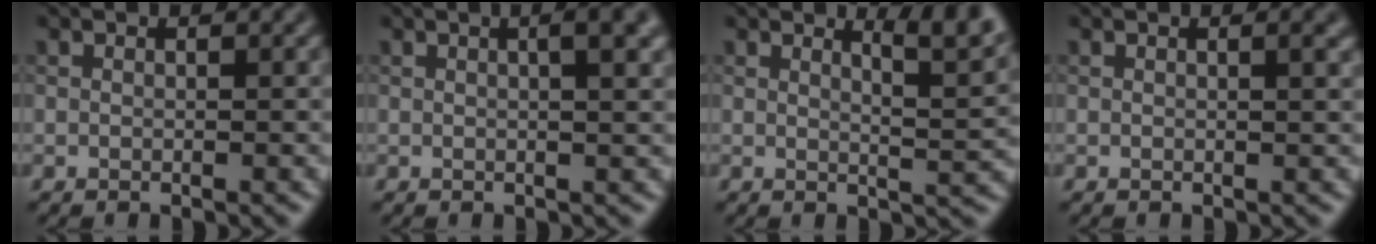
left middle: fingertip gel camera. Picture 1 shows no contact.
{"total": 4.7, "force": [1.6, 1.8, 4.0], "torque": [-0.025, 0.019, 0.000]}
{"total": 4.2, "force": [3.0, 0.9, 2.9], "torque": [-0.032, 0.001, 0.046]}
{"total": 1.3, "force": [0.4, 0.4, 1.2], "torque": [-0.011, 0.002, 0.003]}